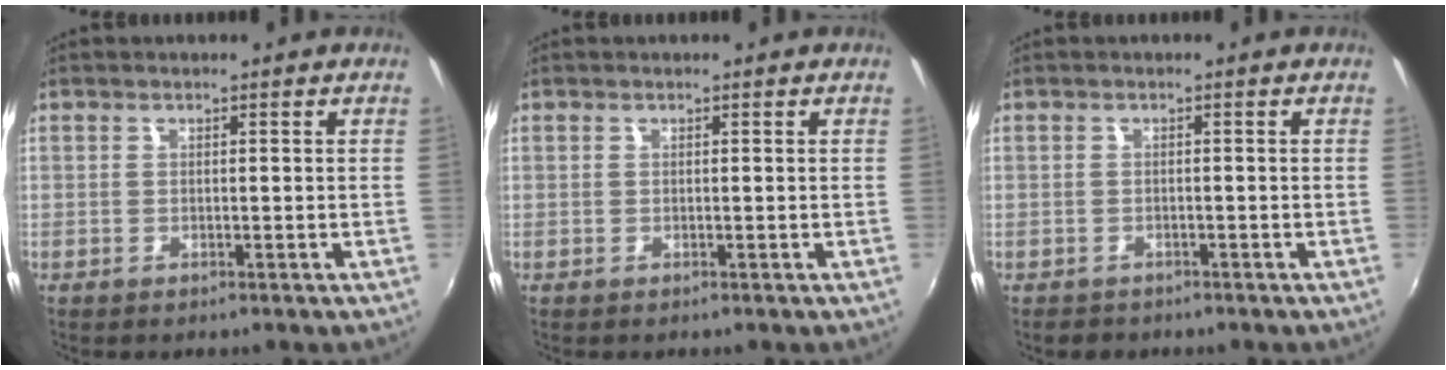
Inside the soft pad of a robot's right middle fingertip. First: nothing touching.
{"total": 0.0}
{"total": 1.7, "force": [-1.3, 1.1, 0.1], "torque": [-0.008, -0.001, -0.019]}